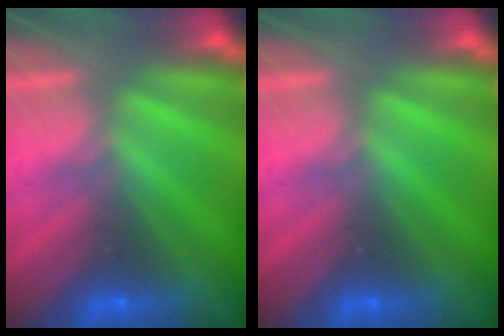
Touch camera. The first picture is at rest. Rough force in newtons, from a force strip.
{"total": 0.0}